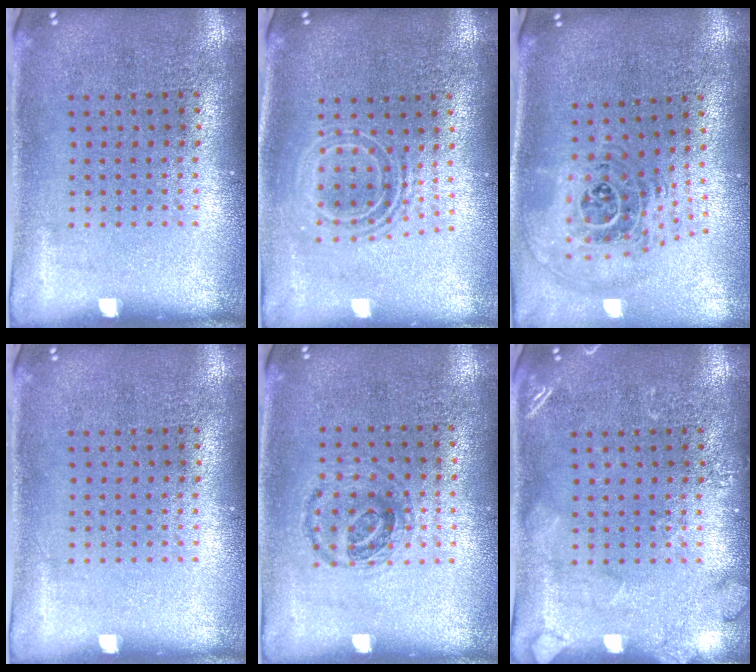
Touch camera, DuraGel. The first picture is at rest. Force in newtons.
{"total": 1.7, "press": 1.2, "slide": 1.1}
{"total": 1.7, "press": 1.4, "slide": 0.9}
{"total": 0.0}
{"total": 1.0, "press": 0.9, "slide": 0.3}
{"total": 2.0, "press": 2.0, "slide": 0.4}